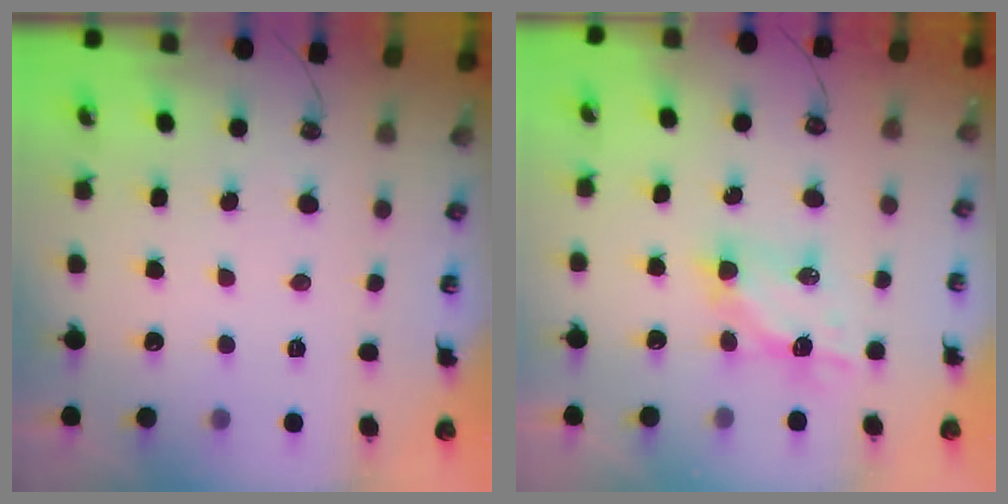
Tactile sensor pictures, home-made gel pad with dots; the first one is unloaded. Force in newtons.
{"total": 5.5, "press": 5.5, "slide": 0.3}